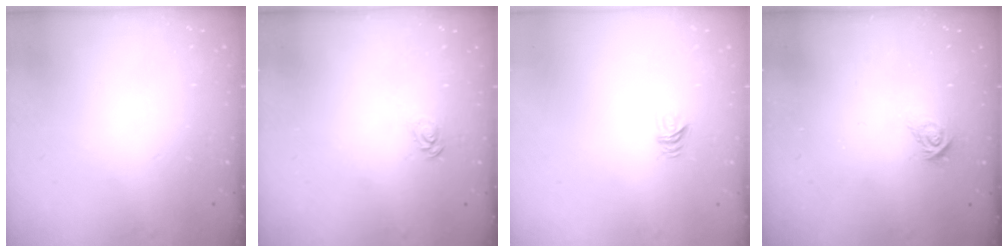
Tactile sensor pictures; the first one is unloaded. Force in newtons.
{"total": 3.6, "press": 3.6, "slide": 0.4}
{"total": 4.5, "press": 4.4, "slide": 0.5}
{"total": 4.0, "press": 4.0, "slide": 0.3}